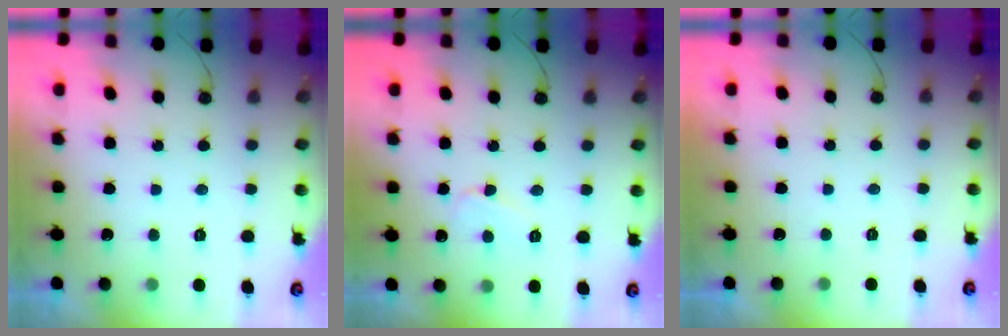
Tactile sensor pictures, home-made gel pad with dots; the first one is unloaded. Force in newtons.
{"total": 5.3, "press": 5.2, "slide": 0.6}
{"total": 1.9, "press": 1.9, "slide": 0.1}